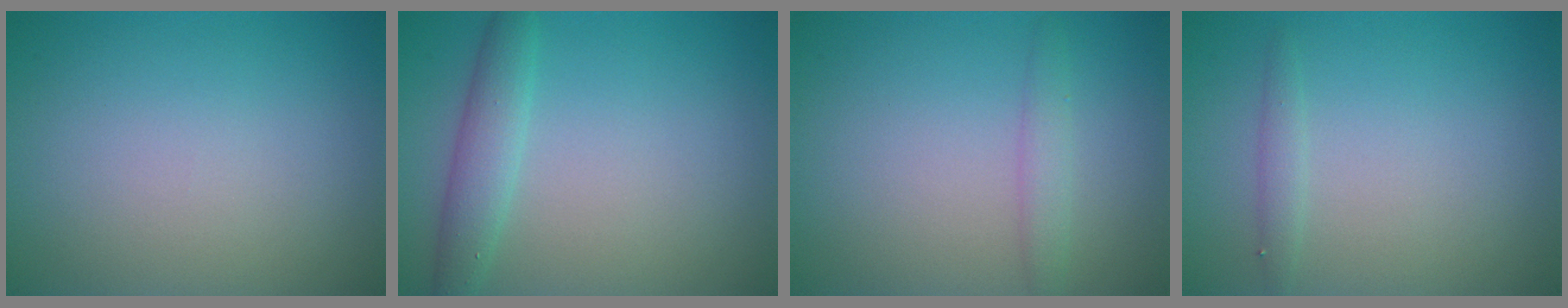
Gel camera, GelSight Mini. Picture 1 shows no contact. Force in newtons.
{"total": 2.8, "press": 2.8, "slide": 0.1}
{"total": 1.6, "press": 1.6, "slide": 0.0}
{"total": 1.0, "press": 1.0, "slide": 0.1}